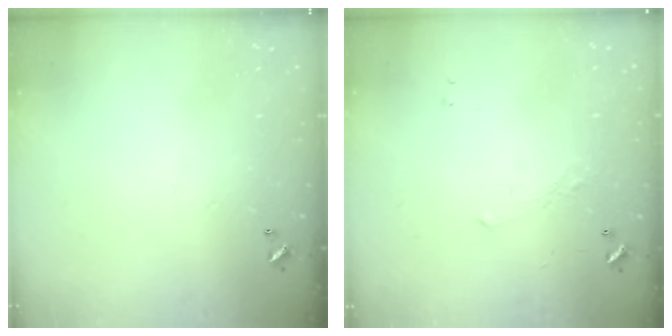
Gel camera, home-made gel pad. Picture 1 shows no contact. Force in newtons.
{"total": 3.0, "press": 3.0, "slide": 0.4}